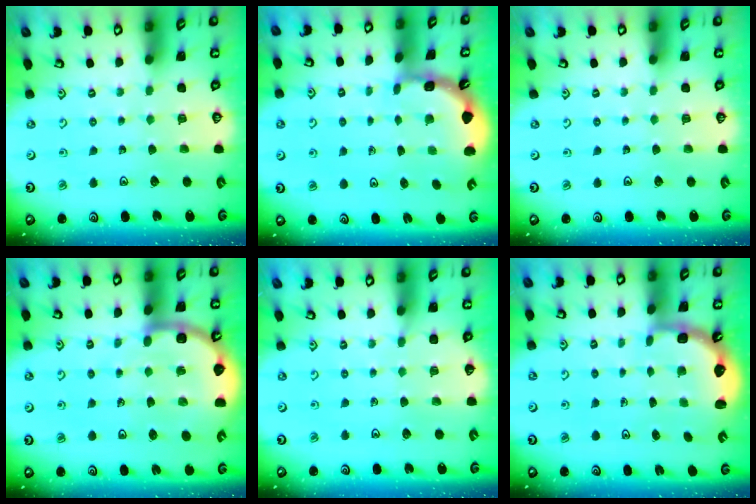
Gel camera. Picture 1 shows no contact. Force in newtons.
{"total": 2.2, "press": 2.2, "slide": 0.4}
{"total": 0.0}
{"total": 8.3, "press": 7.7, "slide": 2.9}
{"total": 4.0, "press": 4.0, "slide": 0.6}
{"total": 2.5, "press": 2.1, "slide": 1.3}